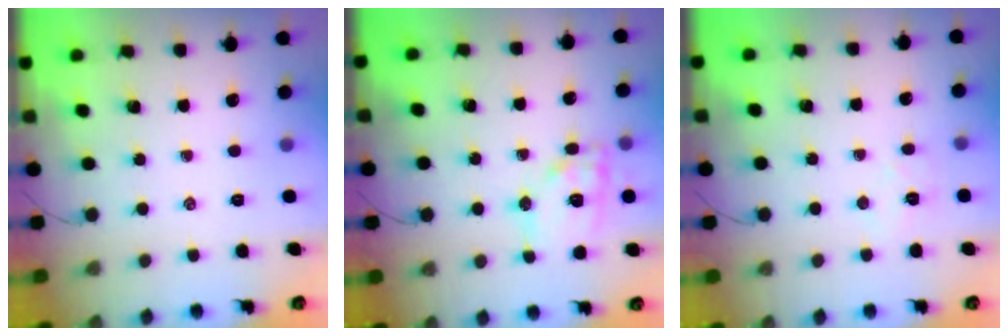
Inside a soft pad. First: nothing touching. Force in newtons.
{"total": 12.2, "press": 12.1, "slide": 1.2}
{"total": 4.6, "press": 4.5, "slide": 0.8}